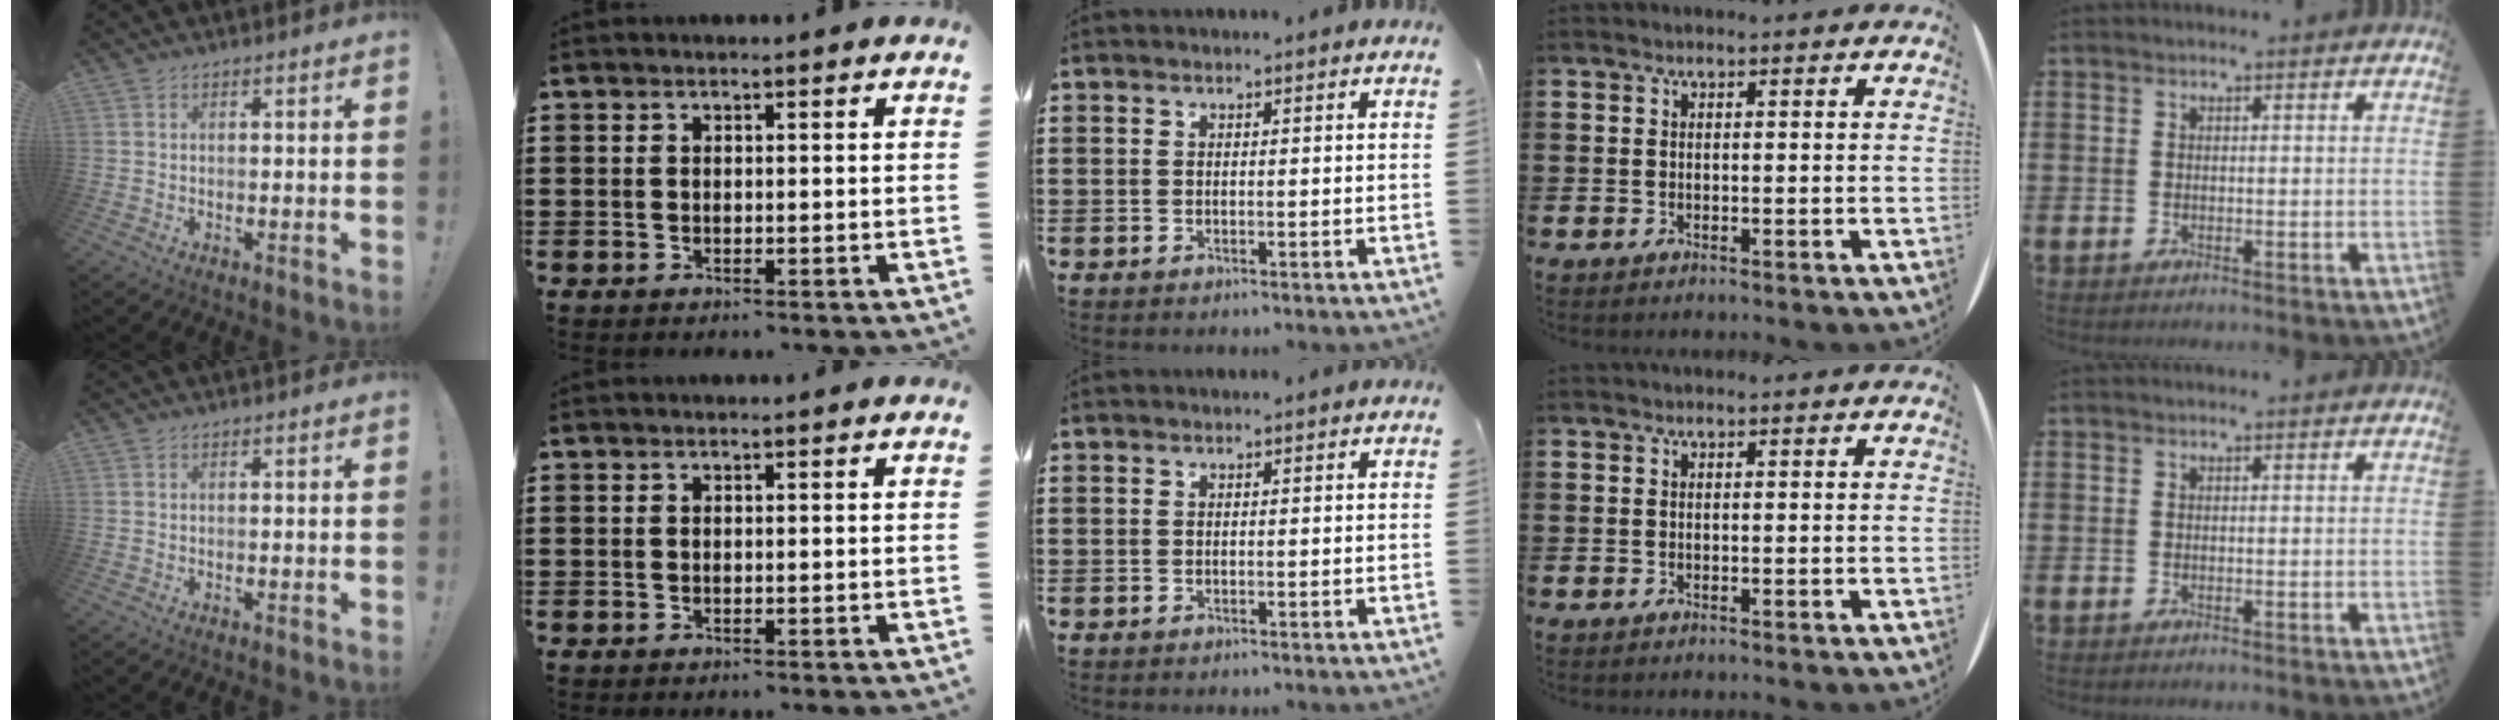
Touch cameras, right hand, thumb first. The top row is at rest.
{}